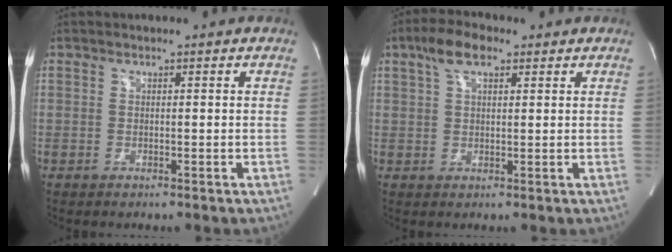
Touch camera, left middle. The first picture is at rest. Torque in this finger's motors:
{"motor_torque": [0.86, -0.40, 0.05, 0.08]}